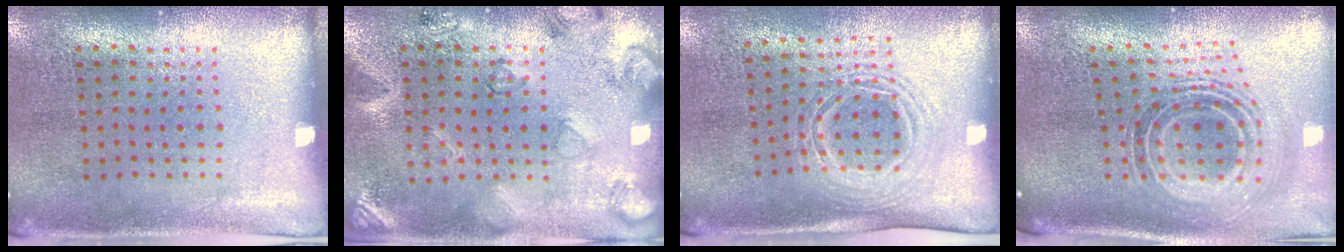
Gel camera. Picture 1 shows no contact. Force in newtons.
{"total": 2.6, "press": 1.7, "slide": 1.9}
{"total": 1.6, "press": 1.3, "slide": 1.0}
{"total": 1.6, "press": 1.2, "slide": 1.0}